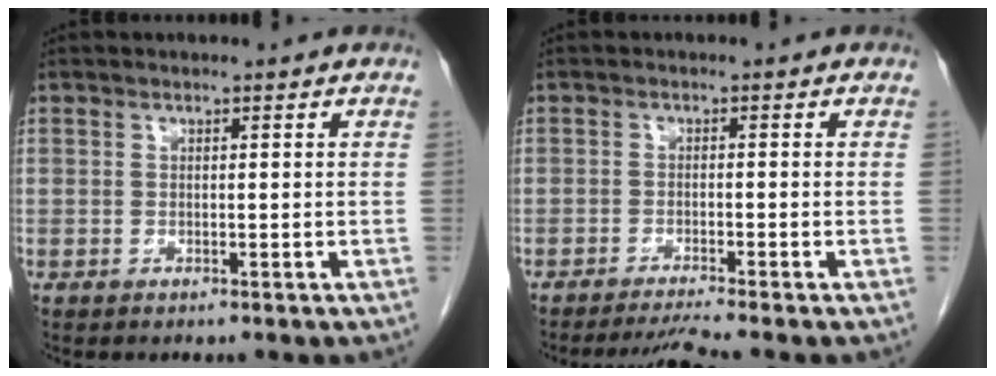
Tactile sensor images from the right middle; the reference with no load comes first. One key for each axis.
{"total": 3.4, "fx": -2.8, "fy": -1.7, "fz": 0.7, "tx": -0.024, "ty": -0.019, "tz": -0.052}